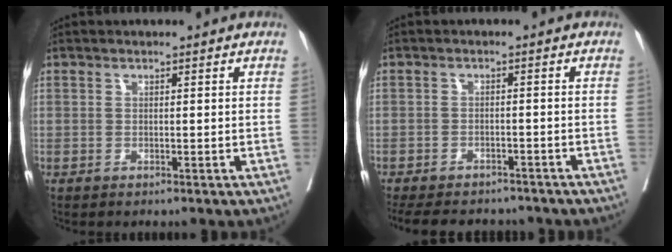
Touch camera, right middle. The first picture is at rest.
{"total": 13.3, "force": [-11.7, 4.2, 4.6], "torque": [-0.096, -0.003, -0.152]}